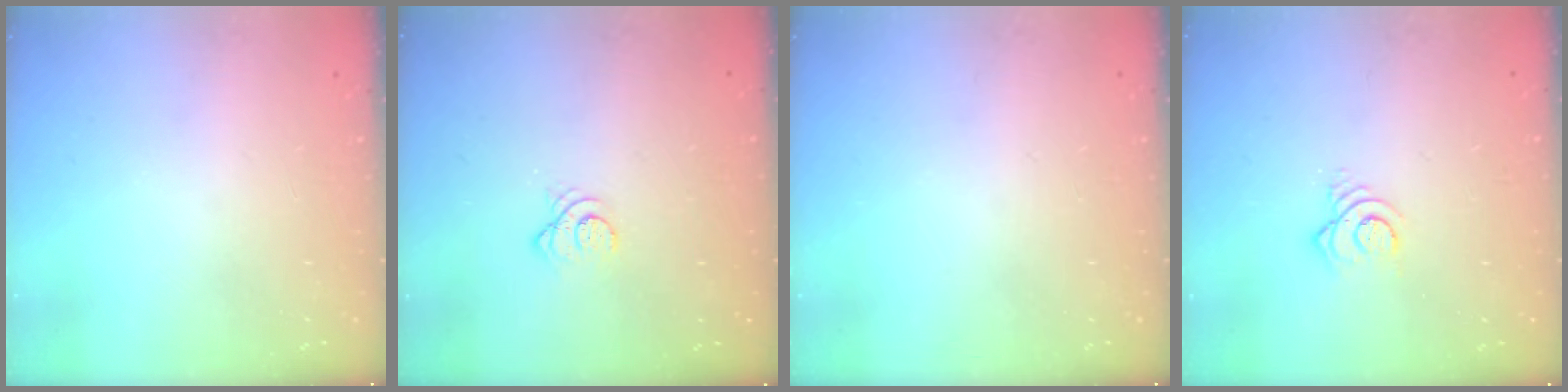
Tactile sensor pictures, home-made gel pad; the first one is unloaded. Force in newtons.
{"total": 3.1, "press": 3.1, "slide": 0.1}
{"total": 0.0}
{"total": 5.5, "press": 5.5, "slide": 0.7}